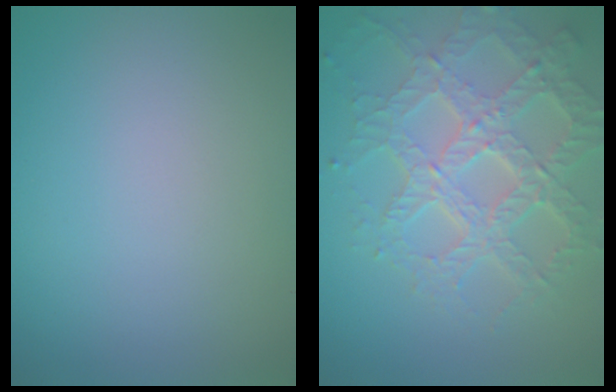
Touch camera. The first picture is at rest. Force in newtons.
{"total": 6.7, "press": 4.8, "slide": 4.7}